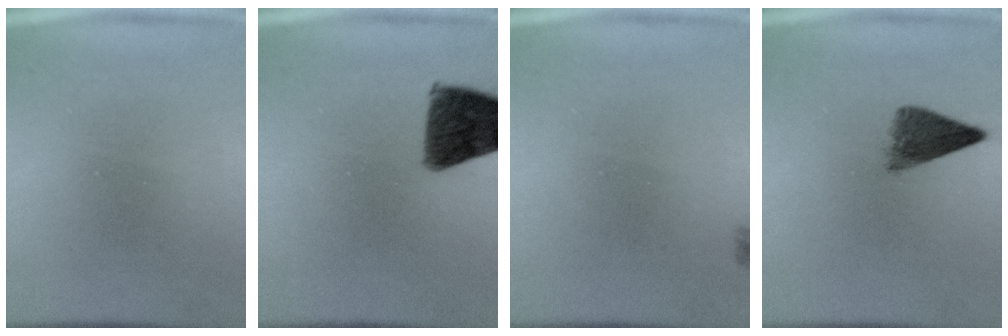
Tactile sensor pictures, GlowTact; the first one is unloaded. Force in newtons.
{"total": 10.9}
{"total": 1.1}
{"total": 4.5}